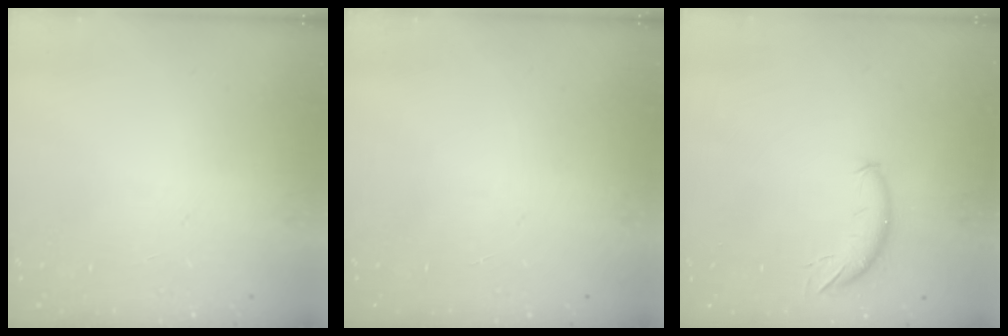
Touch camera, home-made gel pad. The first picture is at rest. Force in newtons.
{"total": 0.0}
{"total": 7.5, "press": 7.5, "slide": 0.6}